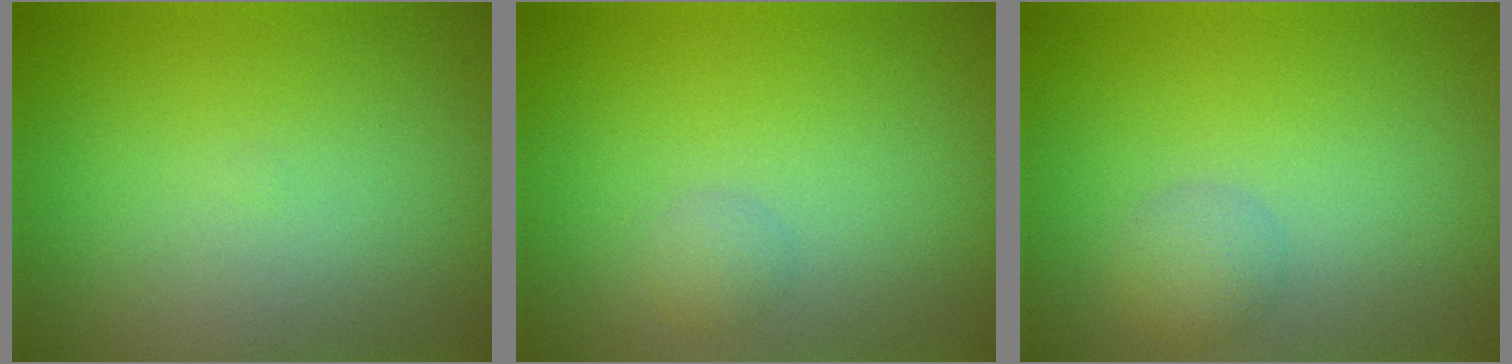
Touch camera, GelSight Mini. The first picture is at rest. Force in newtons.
{"total": 1.1, "press": 1.1, "slide": 0.1}
{"total": 1.7, "press": 1.7, "slide": 0.1}